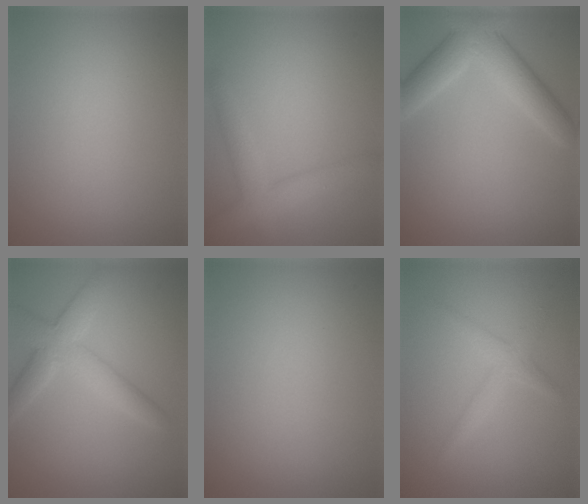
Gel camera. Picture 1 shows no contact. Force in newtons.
{"total": 3.9, "press": 3.9, "slide": 0.3}
{"total": 5.6, "press": 5.6, "slide": 0.3}
{"total": 4.6, "press": 4.6, "slide": 0.4}
{"total": 0.0}
{"total": 2.0, "press": 2.0, "slide": 0.1}